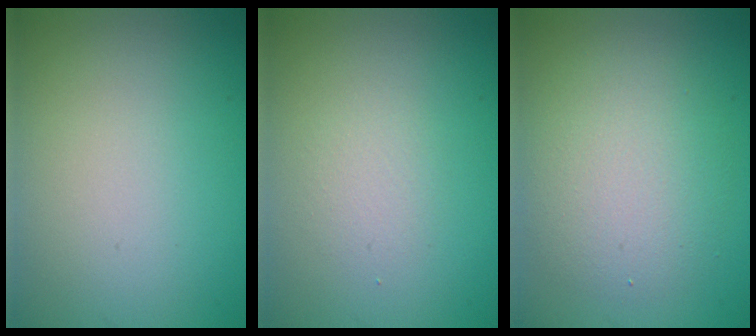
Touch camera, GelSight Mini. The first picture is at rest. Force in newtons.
{"total": 1.3, "press": 1.3, "slide": 0.1}
{"total": 5.5, "press": 5.5, "slide": 0.4}